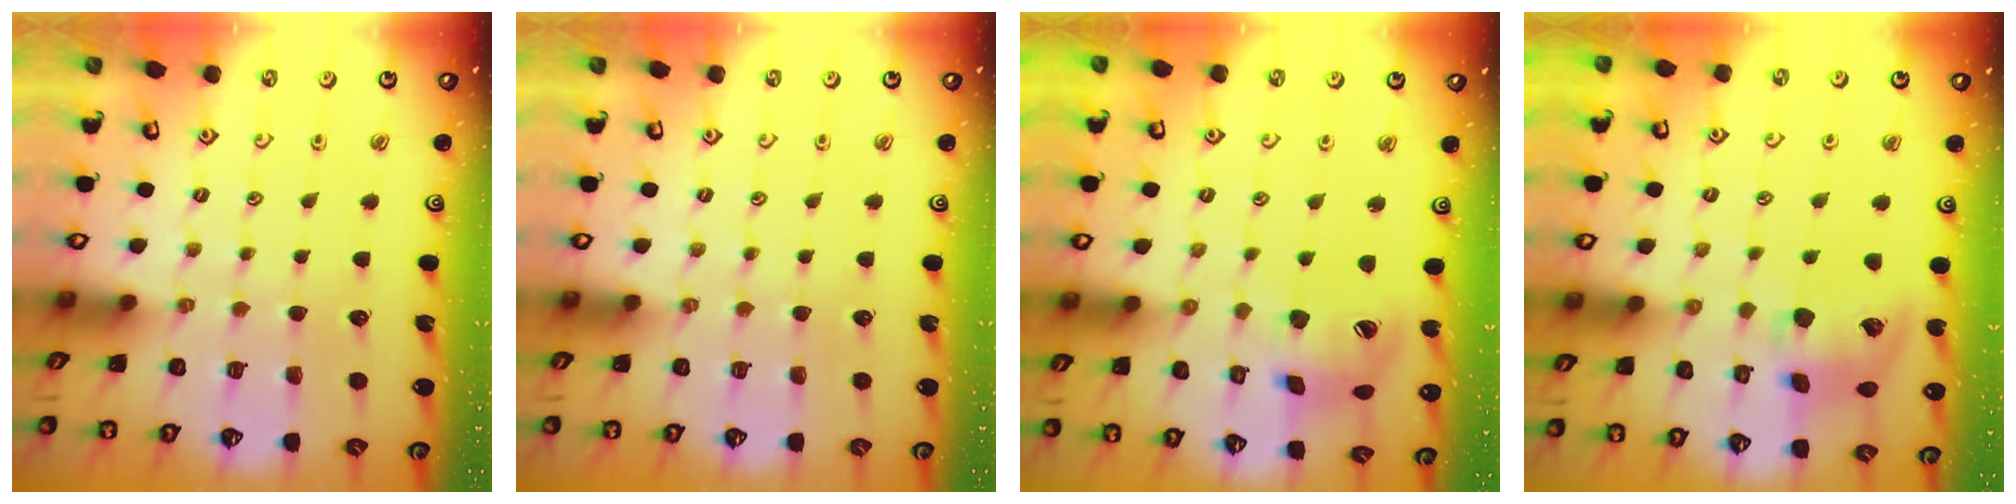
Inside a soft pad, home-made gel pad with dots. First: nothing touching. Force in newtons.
{"total": 0.0}
{"total": 14.6, "press": 14.4, "slide": 2.2}
{"total": 12.1, "press": 11.9, "slide": 1.8}